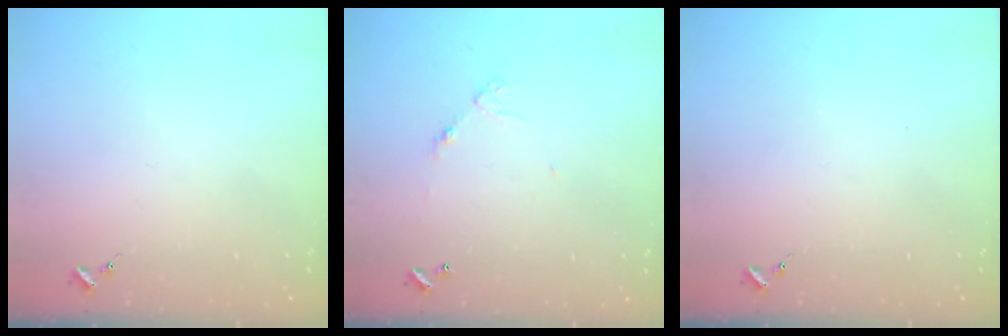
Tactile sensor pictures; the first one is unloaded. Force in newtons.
{"total": 4.6, "press": 4.6, "slide": 0.3}
{"total": 0.0}